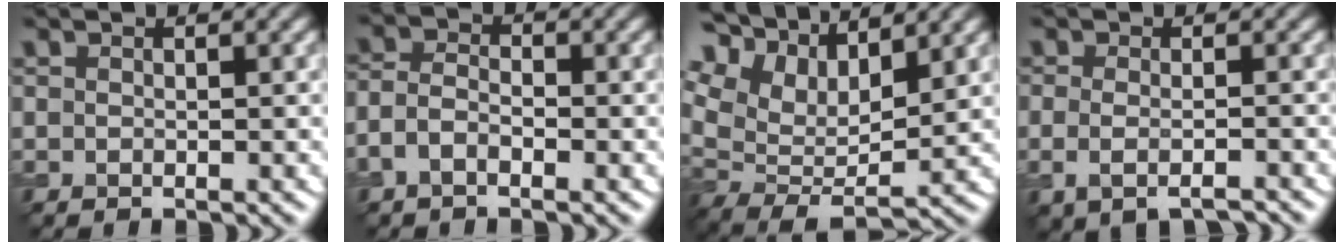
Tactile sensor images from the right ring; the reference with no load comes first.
{"total": 2.5, "force": [-1.3, 1.3, 1.7], "torque": [-0.035, 0.006, -0.035]}
{"total": 9.1, "force": [5.6, 3.7, 6.2], "torque": [-0.136, 0.019, 0.093]}
{"total": 3.0, "force": [-1.3, 1.1, 2.5], "torque": [-0.054, -0.012, -0.023]}